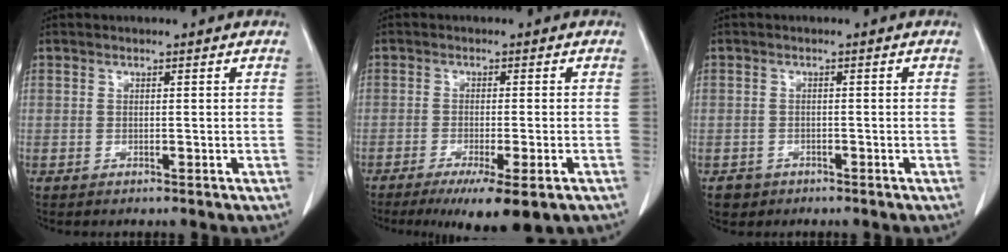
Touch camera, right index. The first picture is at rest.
{"total": 10.0, "force": [-6.7, 1.1, 7.3], "torque": [-0.098, -0.023, -0.097]}
{"total": 2.2, "force": [-1.2, 1.9, 0.0], "torque": [-0.002, 0.008, -0.017]}